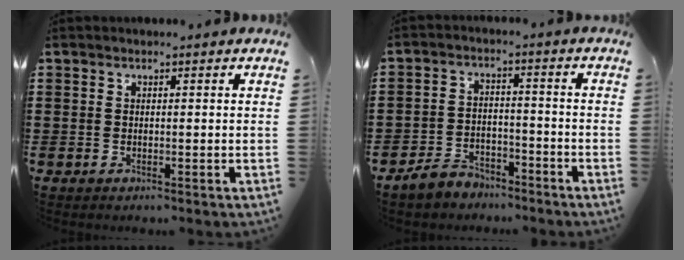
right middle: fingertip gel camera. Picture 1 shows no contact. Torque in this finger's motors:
{"motor_torque": [2.14, 0.00, -0.18, -0.07]}